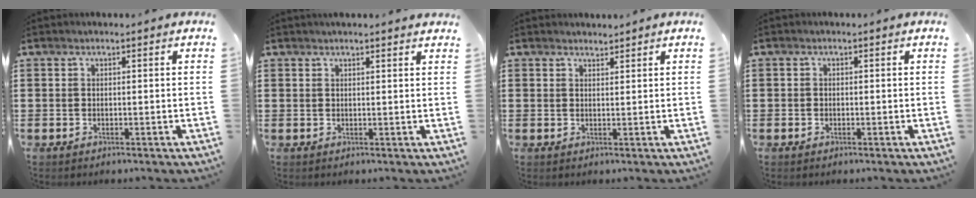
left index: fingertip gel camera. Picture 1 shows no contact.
{"total": 1.4, "force": [1.3, 0.1, 0.5], "torque": [-0.012, 0.000, 0.026]}
{"total": 1.4, "force": [1.3, 0.3, -0.1], "torque": [-0.002, 0.000, 0.027]}
{"total": 0.6, "force": [-0.4, 0.4, 0.1], "torque": [-0.003, 0.001, -0.009]}